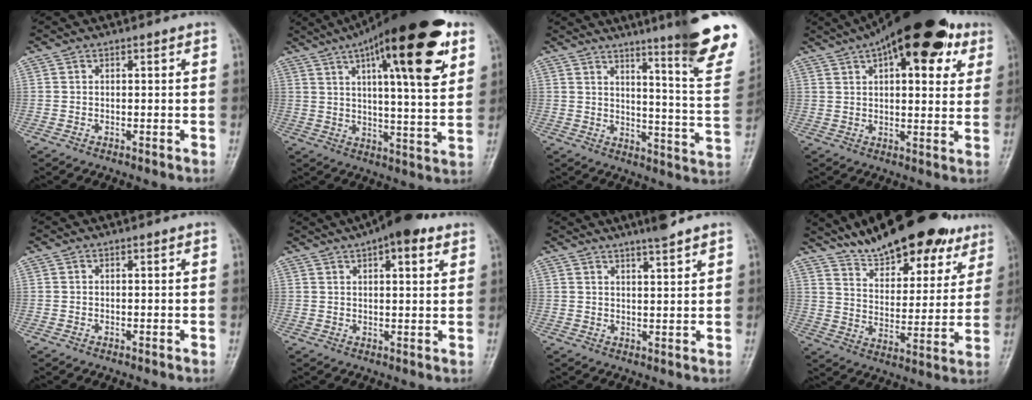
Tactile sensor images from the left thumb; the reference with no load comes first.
{"total": 25.1, "force": [11.2, 6.5, 21.5], "torque": [-0.312, -0.010, 0.164]}
{"total": 19.9, "force": [12.6, 1.7, 15.3], "torque": [-0.173, -0.081, 0.164]}
{"total": 22.1, "force": [11.1, 9.2, 16.8], "torque": [-0.224, 0.007, 0.160]}
{"total": 0.0}
{"total": 10.1, "force": [6.0, 3.6, 7.3], "torque": [-0.087, -0.005, 0.083]}
{"total": 5.1, "force": [4.1, 0.5, 3.0], "torque": [-0.037, -0.017, 0.064]}
{"total": 22.3, "force": [17.3, 8.1, 11.5], "torque": [-0.134, -0.071, 0.255]}